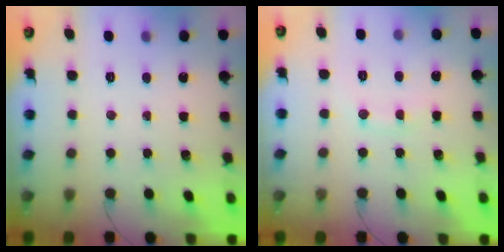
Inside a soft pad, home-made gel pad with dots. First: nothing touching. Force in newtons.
{"total": 6.2, "press": 6.0, "slide": 1.7}